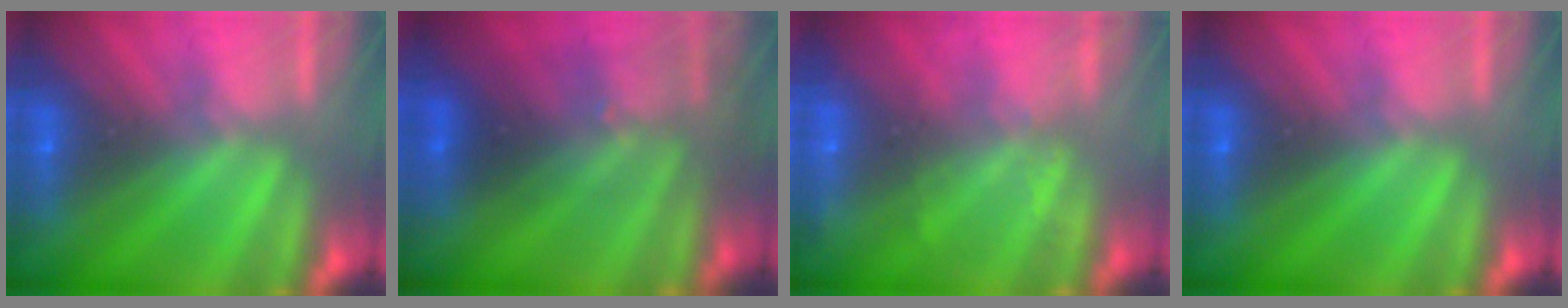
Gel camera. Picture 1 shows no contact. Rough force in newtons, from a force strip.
{"total": 3.0}
{"total": 2.3}
{"total": 0.0}